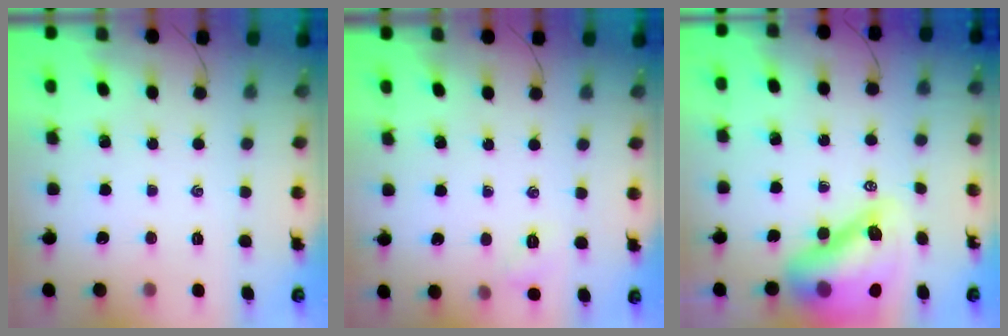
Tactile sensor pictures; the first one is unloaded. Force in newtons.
{"total": 4.8, "press": 4.7, "slide": 1.3}
{"total": 16.0, "press": 15.4, "slide": 4.4}